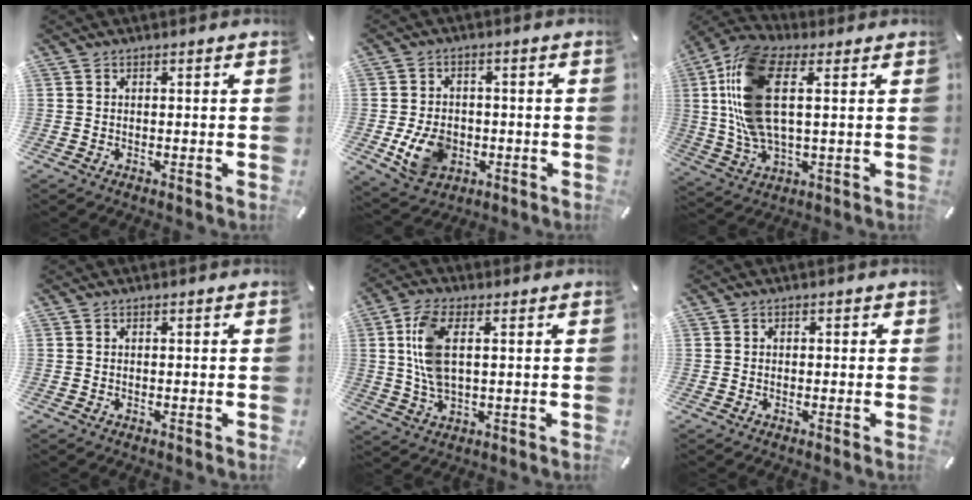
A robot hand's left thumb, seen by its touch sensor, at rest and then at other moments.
{"total": 9.2, "force": [-2.0, 7.2, 5.3], "torque": [-0.103, 0.008, -0.034]}
{"total": 17.3, "force": [4.0, 8.1, 14.8], "torque": [-0.328, -0.006, 0.073]}
{"total": 0.0}
{"total": 9.3, "force": [1.7, 4.4, 8.0], "torque": [-0.182, 0.000, 0.026]}
{"total": 1.0, "force": [-0.2, 0.9, 0.3], "torque": [-0.006, 0.005, -0.006]}